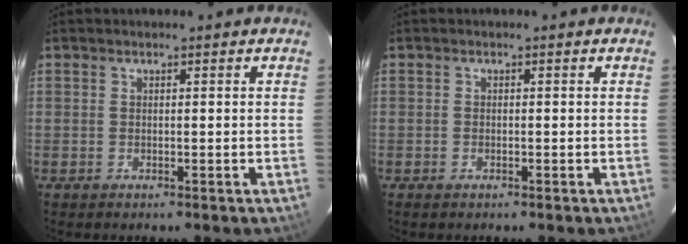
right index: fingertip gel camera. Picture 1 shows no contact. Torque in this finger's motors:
{"motor_torque": [0.11, -0.11, -0.23, -0.07]}